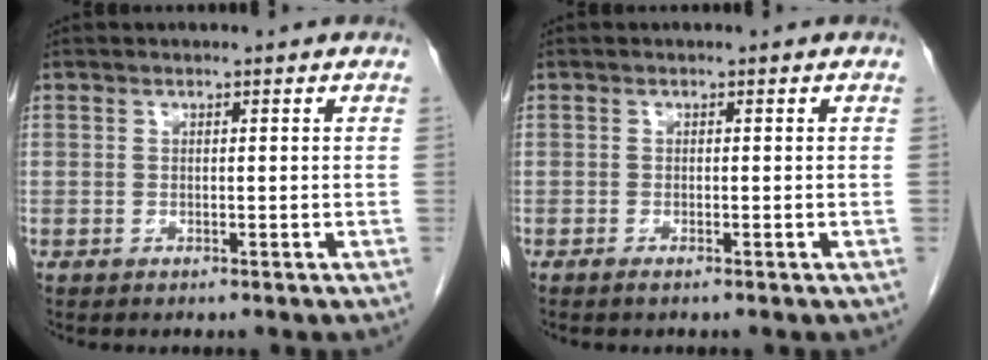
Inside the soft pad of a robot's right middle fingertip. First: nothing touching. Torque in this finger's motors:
{"motor_torque": [0.00, -0.03, 0.01, -0.01]}